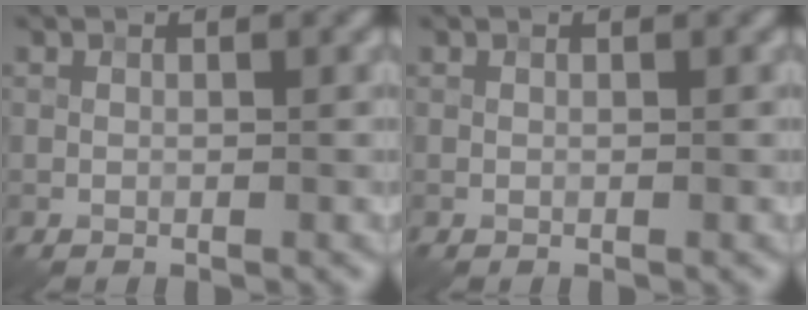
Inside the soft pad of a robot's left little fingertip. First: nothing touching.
{"total": 0.0}